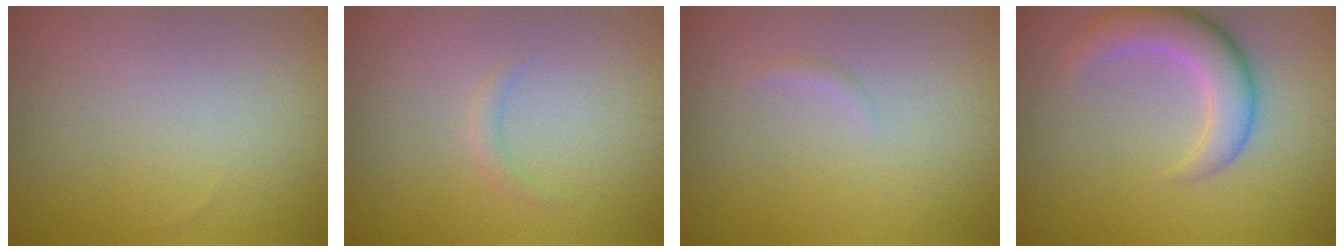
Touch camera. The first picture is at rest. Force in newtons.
{"total": 0.8, "press": 0.8, "slide": 0.0}
{"total": 0.5, "press": 0.5, "slide": 0.0}
{"total": 4.8, "press": 4.8, "slide": 0.4}